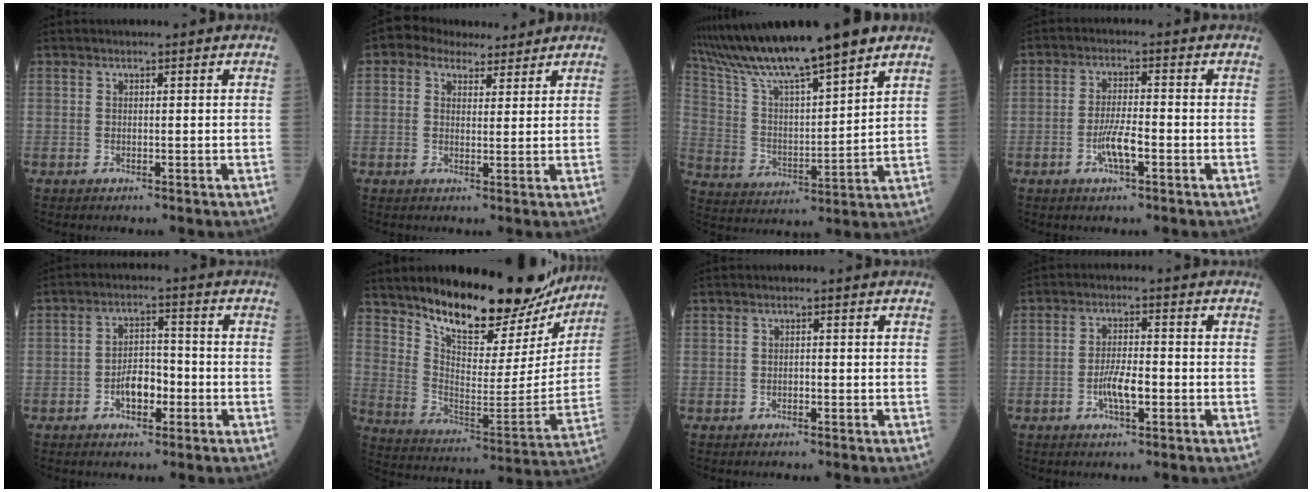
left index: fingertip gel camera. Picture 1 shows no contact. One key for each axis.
{"total": 5.6, "fx": 4.2, "fy": 3.2, "fz": 1.9, "tx": -0.031, "ty": 0.026, "tz": 0.071}
{"total": 17.3, "fx": 14.1, "fy": 0.7, "fz": 9.9, "tx": -0.178, "ty": 0.011, "tz": 0.256}
{"total": 4.7, "fx": -1.9, "fy": 0.8, "fz": 4.2, "tx": -0.086, "ty": -0.001, "tz": -0.037}
{"total": 5.0, "fx": -2.0, "fy": 2.7, "fz": 3.7, "tx": -0.069, "ty": 0.012, "tz": -0.037}
{"total": 22.9, "fx": 19.0, "fy": 7.1, "fz": 10.7, "tx": -0.160, "ty": -0.030, "tz": 0.275}
{"total": 0.7, "fx": -0.4, "fy": 0.3, "fz": 0.4, "tx": -0.007, "ty": 0.002, "tz": -0.008}
{"total": 4.5, "fx": -1.6, "fy": 1.2, "fz": 4.1, "tx": -0.082, "ty": 0.003, "tz": -0.030}